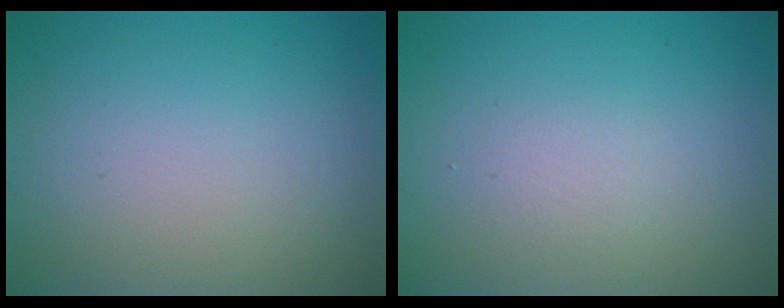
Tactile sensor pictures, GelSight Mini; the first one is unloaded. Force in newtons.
{"total": 1.2, "press": 1.2, "slide": 0.0}